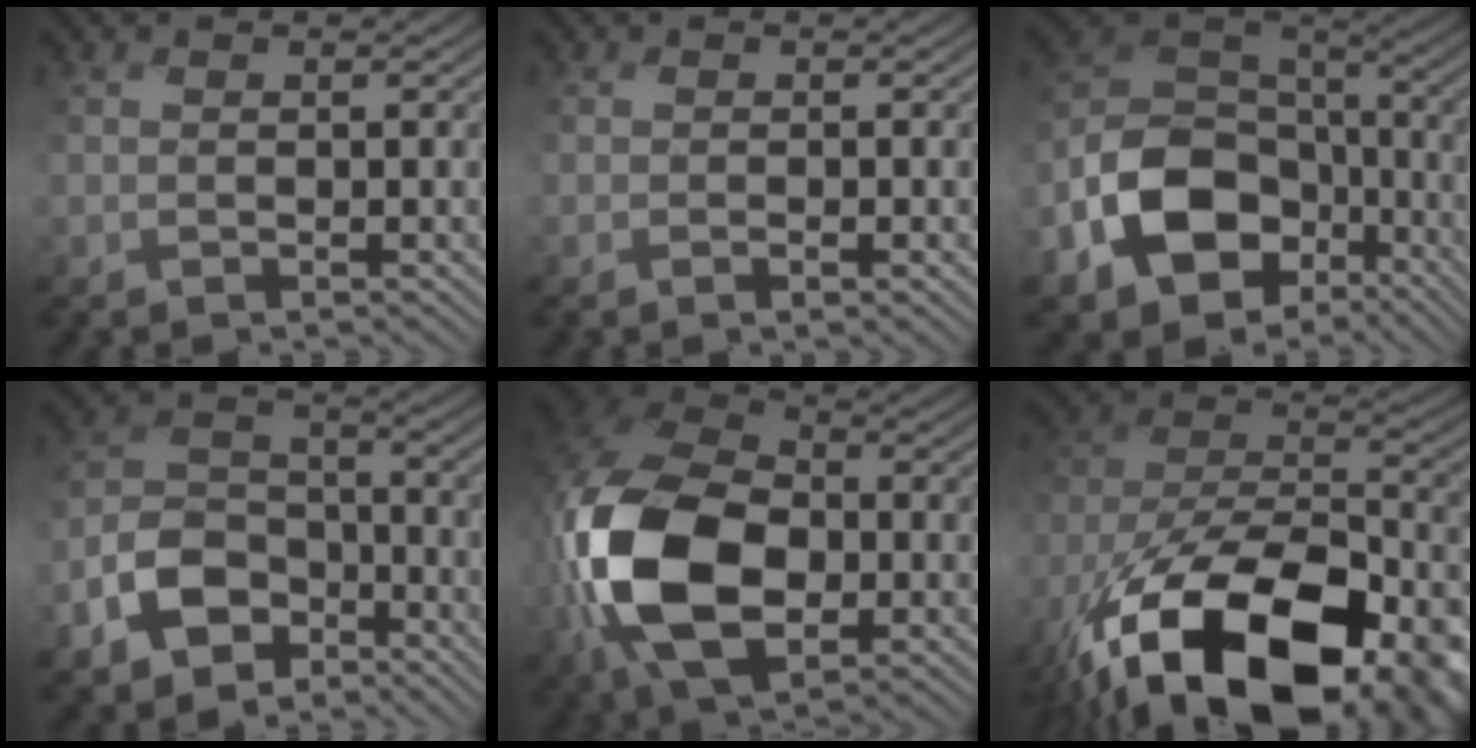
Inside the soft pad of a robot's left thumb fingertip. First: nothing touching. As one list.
[{"total": 1.5, "force": [-0.5, 0.3, 1.4], "torque": [-0.024, 0.001, -0.010]}, {"total": 14.5, "force": [-6.0, 10.3, 8.2], "torque": [-0.198, -0.029, -0.117]}, {"total": 9.1, "force": [-5.4, 6.0, 4.1], "torque": [-0.099, -0.008, -0.118]}, {"total": 16.8, "force": [-2.8, 10.7, 12.7], "torque": [-0.300, -0.019, -0.059]}, {"total": 22.1, "force": [-13.8, 10.4, 13.7], "torque": [-0.266, -0.076, -0.203]}]